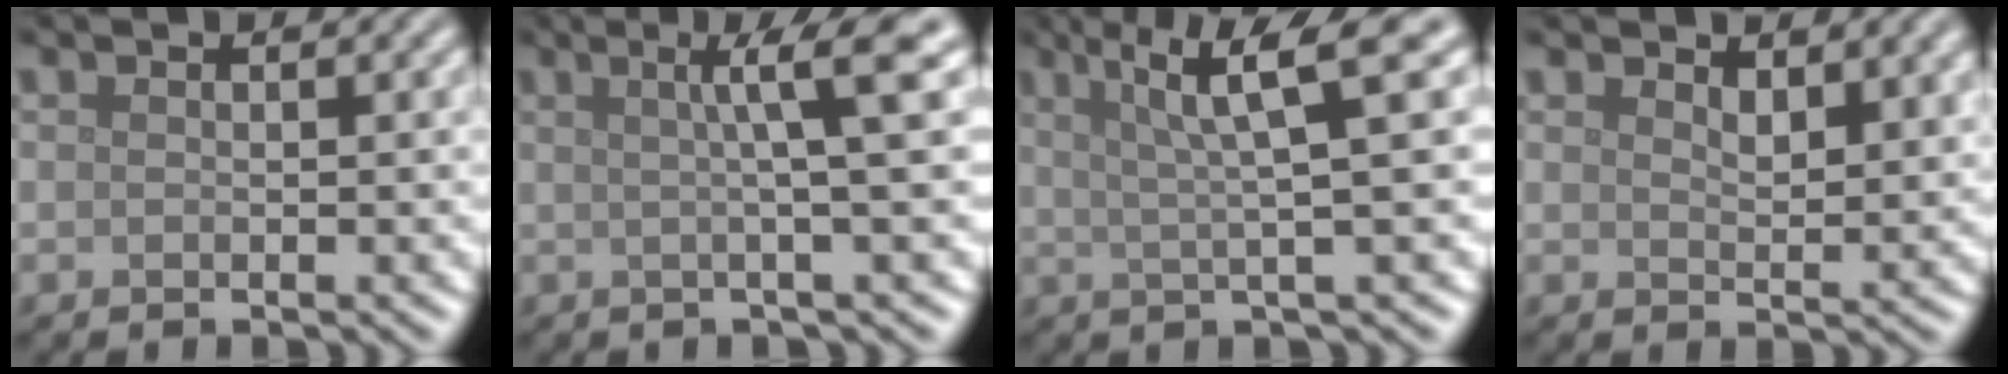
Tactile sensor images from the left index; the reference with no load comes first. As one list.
[{"total": 5.3, "force": [1.3, 0.7, 5.1], "torque": [-0.071, 0.015, 0.018]}, {"total": 6.5, "force": [2.7, 0.8, 5.9], "torque": [-0.095, 0.015, 0.044]}, {"total": 2.8, "force": [2.0, 1.0, 1.7], "torque": [-0.027, -0.004, 0.037]}]